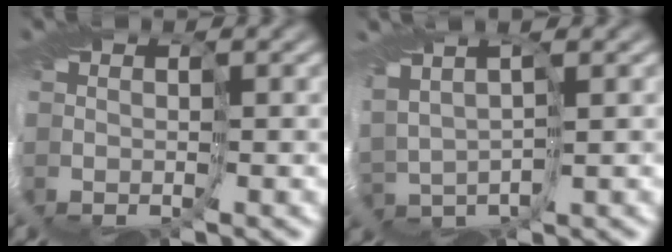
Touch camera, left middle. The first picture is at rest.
{"total": 3.6, "force": [2.3, 1.2, 2.5], "torque": [-0.082, 0.013, 0.036]}